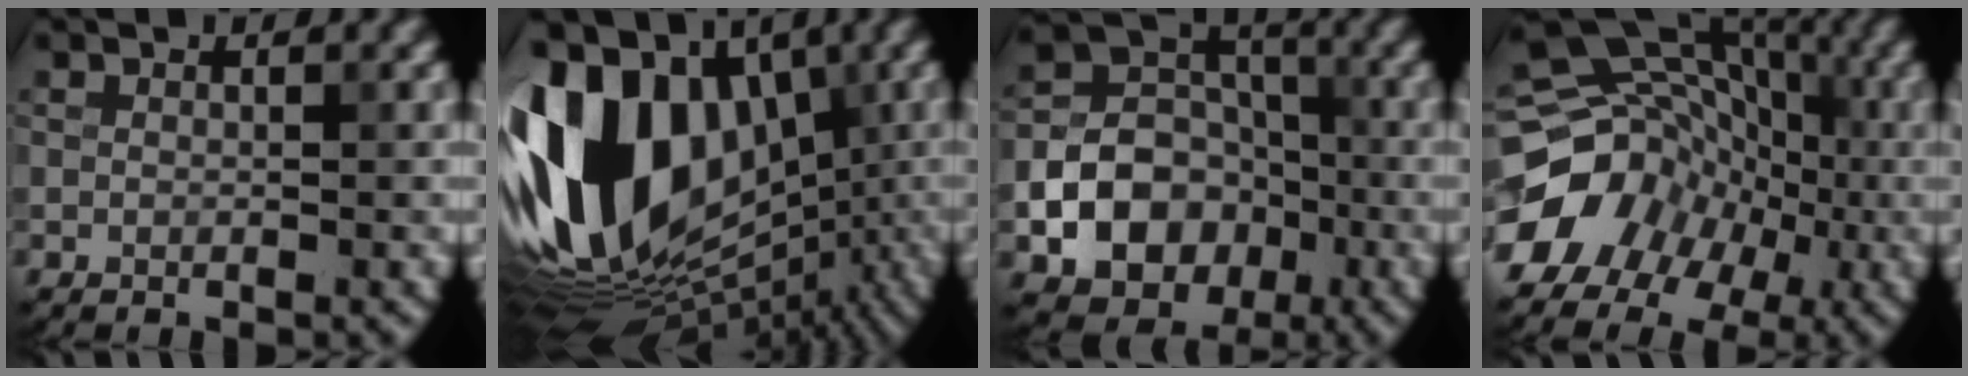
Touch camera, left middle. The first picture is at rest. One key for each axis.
{"total": 18.7, "fx": 1.0, "fy": 12.3, "fz": 14.0, "tx": -0.250, "ty": 0.033, "tz": 0.010}
{"total": 11.1, "fx": -3.7, "fy": 9.1, "fz": 5.2, "tx": -0.079, "ty": -0.023, "tz": -0.086}
{"total": 13.9, "fx": -5.0, "fy": 11.9, "fz": 5.1, "tx": -0.100, "ty": -0.015, "tz": -0.100}